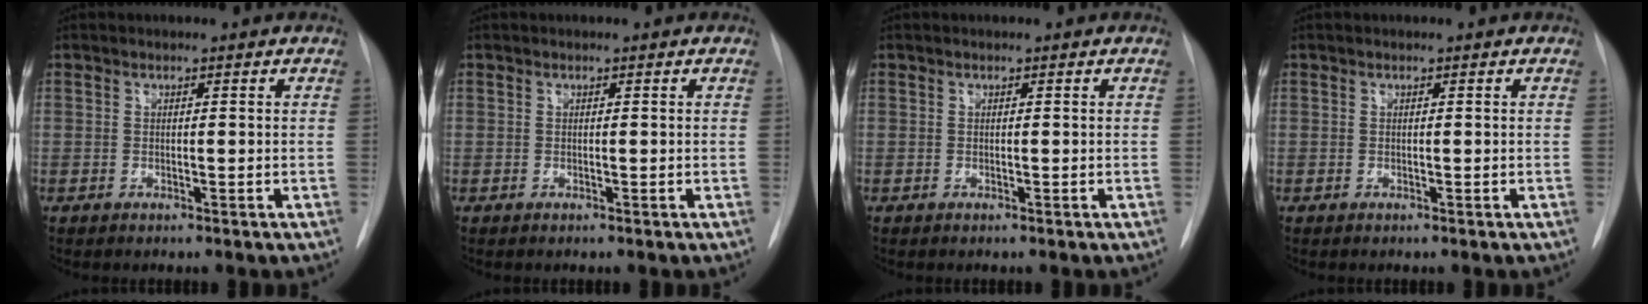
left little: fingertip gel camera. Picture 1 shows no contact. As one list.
[{"total": 0.0}, {"total": 0.0}, {"total": 0.0}]